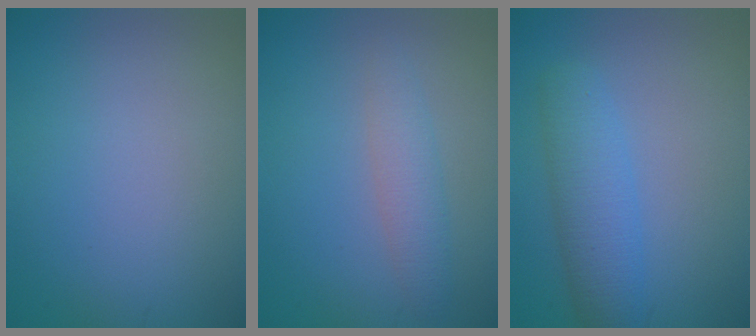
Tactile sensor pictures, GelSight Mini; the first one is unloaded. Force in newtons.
{"total": 2.5, "press": 2.5, "slide": 0.2}
{"total": 3.9, "press": 3.9, "slide": 0.1}